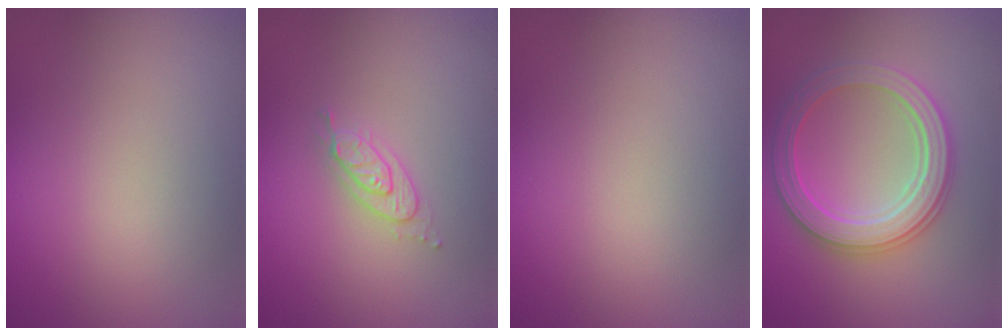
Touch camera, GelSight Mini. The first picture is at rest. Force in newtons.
{"total": 2.2, "press": 2.2, "slide": 0.3}
{"total": 0.0}
{"total": 5.1, "press": 5.1, "slide": 0.9}